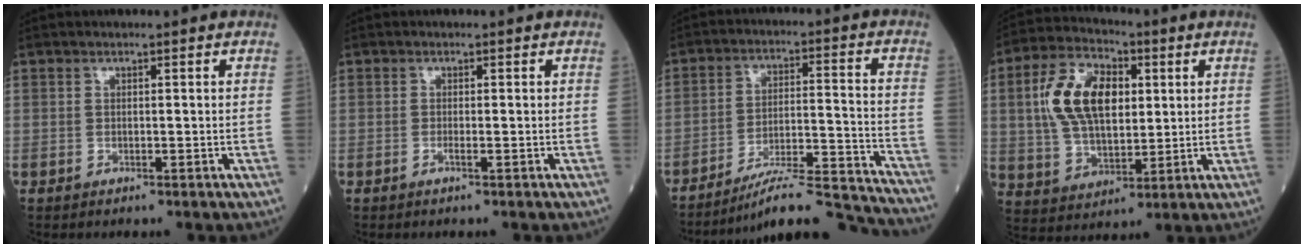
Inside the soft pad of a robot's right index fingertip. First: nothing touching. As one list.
[{"total": 0.8, "force": [-0.2, 0.0, 0.8], "torque": [-0.018, -0.003, -0.004]}, {"total": 18.7, "force": [-17.8, -0.3, 5.9], "torque": [-0.074, 0.009, -0.261]}, {"total": 13.2, "force": [2.8, 7.1, 10.8], "torque": [-0.227, 0.021, 0.054]}]